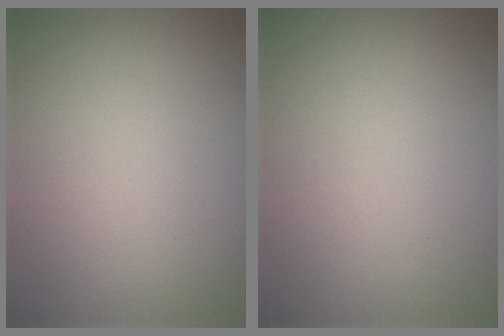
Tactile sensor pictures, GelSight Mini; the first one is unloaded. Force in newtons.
{"total": 0.0}